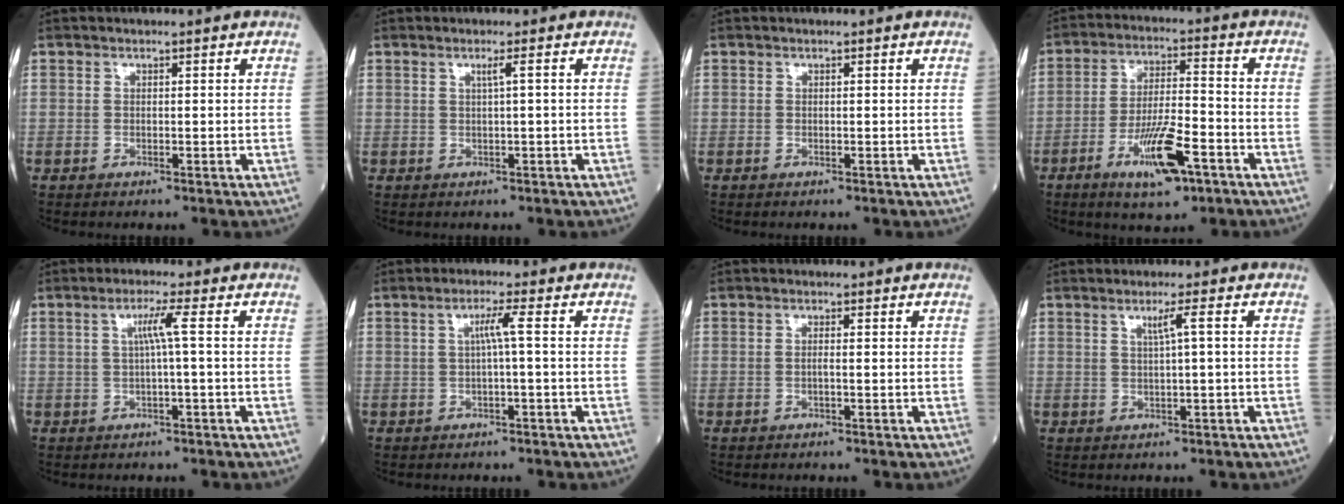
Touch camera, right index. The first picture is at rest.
{"total": 1.2, "force": [0.3, -0.4, 1.1], "torque": [-0.022, -0.001, 0.007]}
{"total": 0.0}
{"total": 10.5, "force": [-5.3, 2.3, 8.8], "torque": [-0.164, -0.006, -0.089]}
{"total": 3.2, "force": [0.4, -0.8, 3.1], "torque": [-0.062, 0.005, 0.007]}
{"total": 2.7, "force": [0.1, -0.6, 2.6], "torque": [-0.048, 0.004, 0.003]}
{"total": 1.0, "force": [-0.1, 0.0, 1.0], "torque": [-0.021, 0.000, -0.003]}
{"total": 2.1, "force": [0.5, -0.6, 2.0], "torque": [-0.037, -0.001, 0.012]}